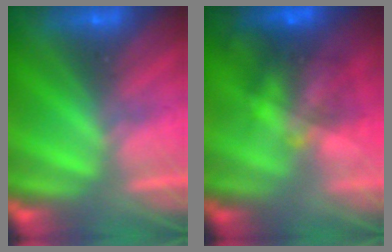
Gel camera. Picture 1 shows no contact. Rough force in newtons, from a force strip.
{"total": 6.9}